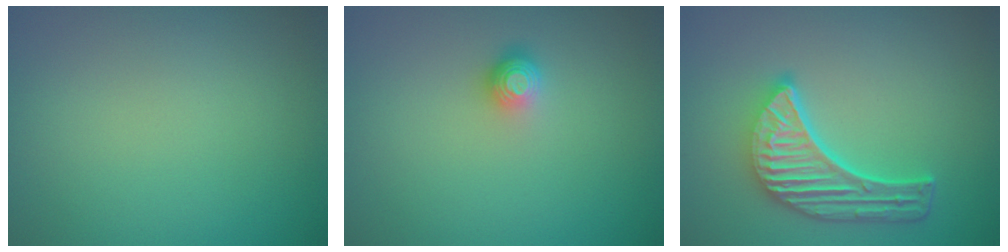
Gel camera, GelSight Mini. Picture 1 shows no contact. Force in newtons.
{"total": 1.5, "press": 1.1, "slide": 1.0}
{"total": 6.0, "press": 4.6, "slide": 3.9}